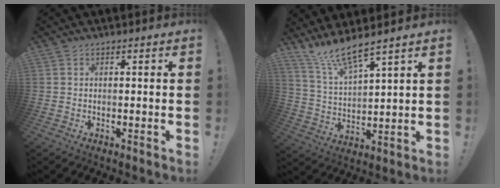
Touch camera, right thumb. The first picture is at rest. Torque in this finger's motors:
{"motor_torque": [-0.03, 0.07, 0.24, 0.17, 0.06]}